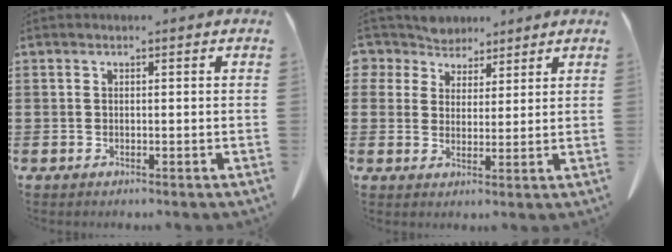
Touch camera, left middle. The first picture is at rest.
{"total": 5.1, "force": [4.5, 2.5, -0.1], "torque": [-0.026, -0.018, 0.083]}